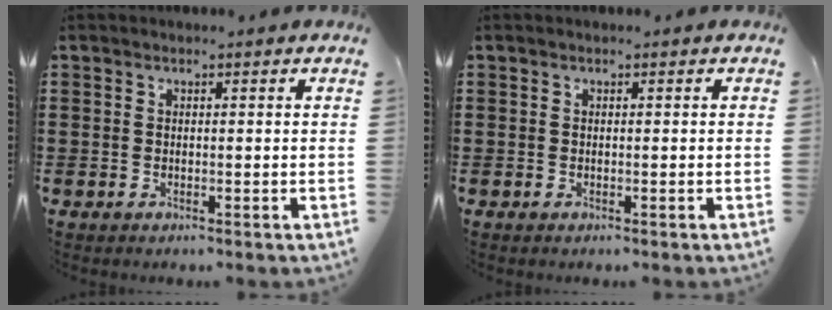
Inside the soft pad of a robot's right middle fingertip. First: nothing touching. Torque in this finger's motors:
{"motor_torque": [-0.41, 0.38, -0.01, -0.01]}